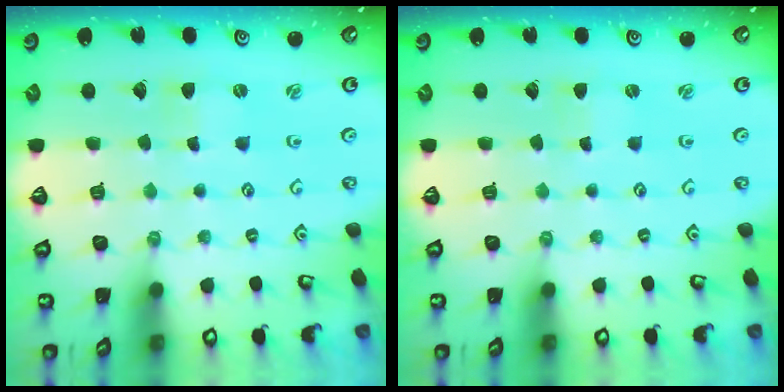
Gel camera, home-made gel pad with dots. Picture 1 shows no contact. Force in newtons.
{"total": 0.0}